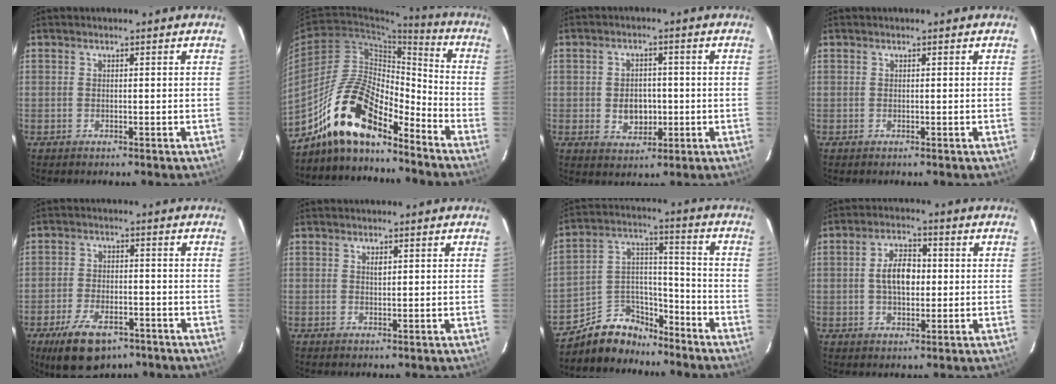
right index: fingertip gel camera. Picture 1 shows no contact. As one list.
[{"total": 15.9, "force": [-12.2, 4.9, 8.9], "torque": [-0.170, 0.010, -0.232]}, {"total": 5.6, "force": [-0.7, 4.4, 3.4], "torque": [-0.065, 0.002, -0.003]}, {"total": 0.0}, {"total": 10.9, "force": [-7.2, 5.1, 6.4], "torque": [-0.141, -0.014, -0.117]}, {"total": 0.9, "force": [0.4, 0.4, 0.7], "torque": [-0.010, 0.002, 0.008]}, {"total": 10.5, "force": [-8.8, 5.3, 1.7], "torque": [-0.039, 0.062, -0.151]}, {"total": 6.6, "force": [0.3, 3.8, 5.4], "torque": [-0.098, 0.012, 0.008]}]